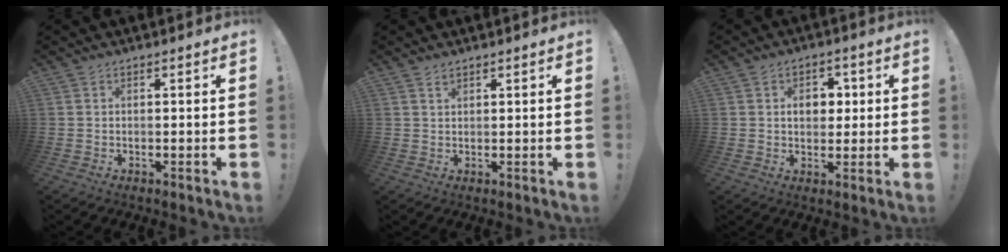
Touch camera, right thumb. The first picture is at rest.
{"total": 1.2, "force": [1.0, 0.5, 0.4], "torque": [-0.007, -0.001, 0.019]}
{"total": 7.0, "force": [1.0, 5.5, 4.1], "torque": [-0.050, 0.002, 0.013]}